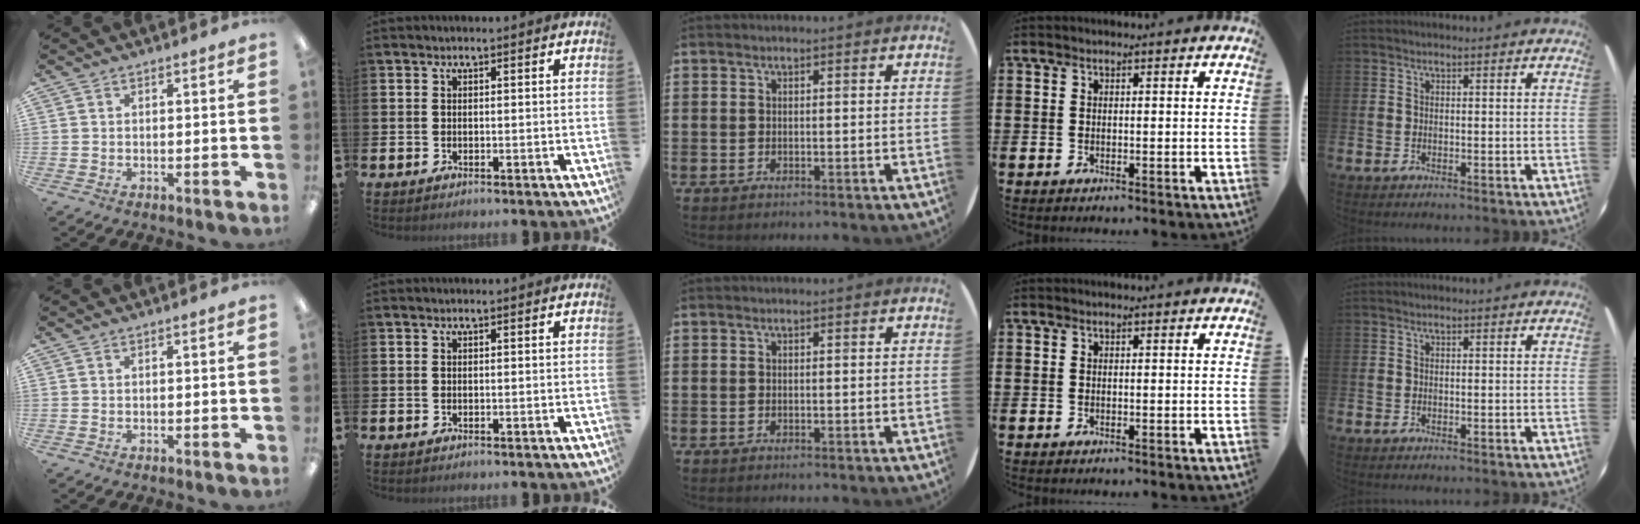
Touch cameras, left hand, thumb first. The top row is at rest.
{}